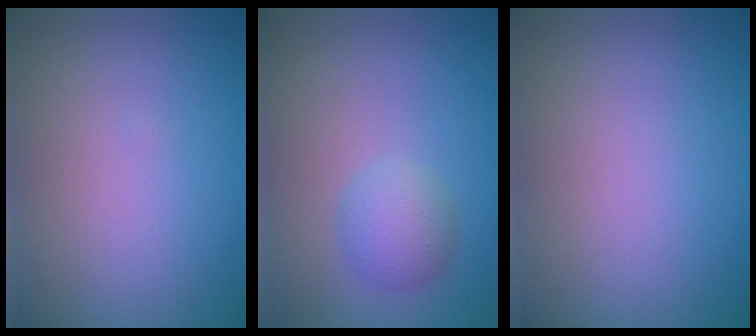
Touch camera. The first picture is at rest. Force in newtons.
{"total": 2.5, "press": 2.5, "slide": 0.1}
{"total": 0.0}